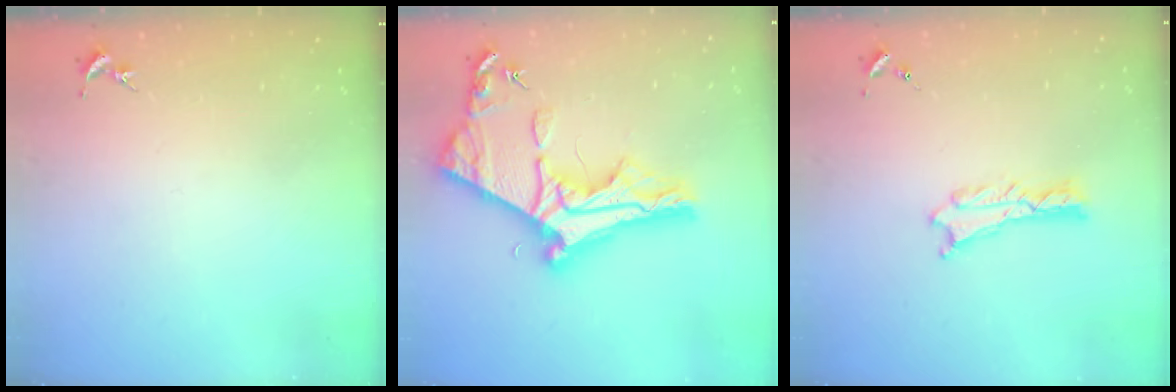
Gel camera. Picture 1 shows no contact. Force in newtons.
{"total": 11.4, "press": 11.3, "slide": 1.0}
{"total": 0.7, "press": 0.7, "slide": 0.1}